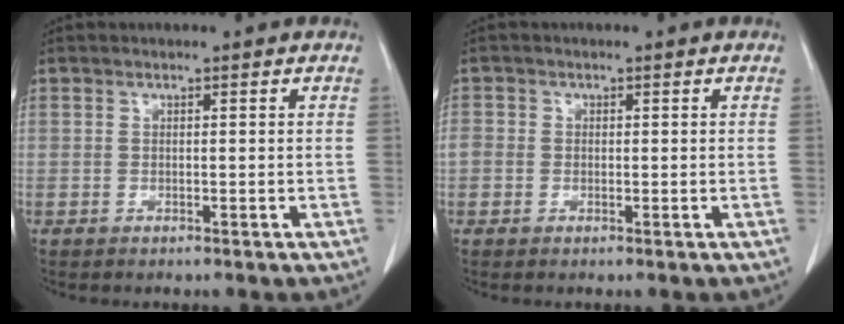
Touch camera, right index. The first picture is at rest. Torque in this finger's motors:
{"motor_torque": [1.20, 0.11, 0.63, 0.14]}